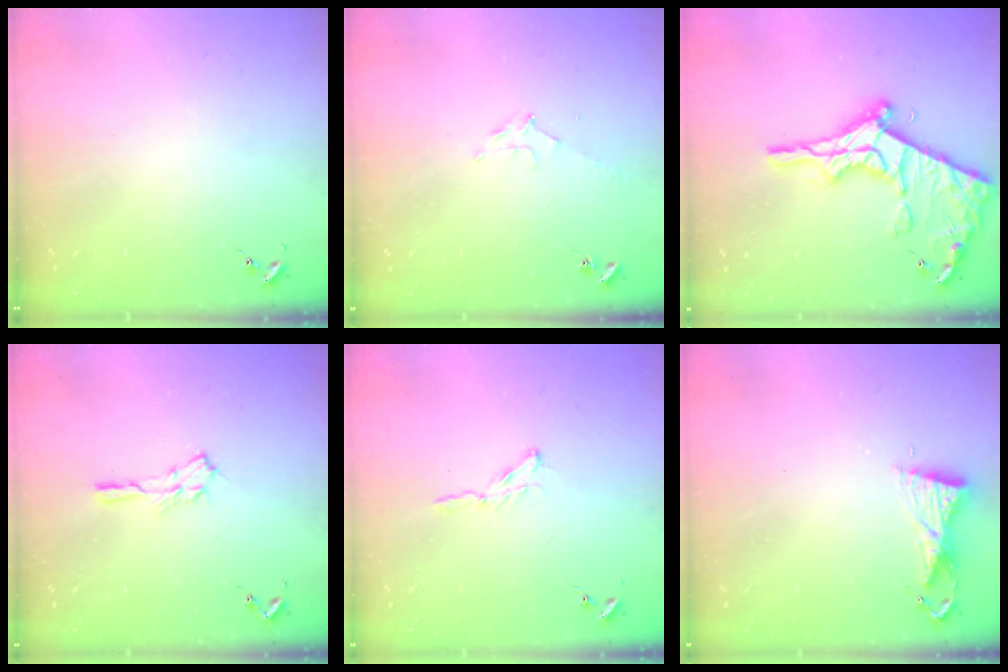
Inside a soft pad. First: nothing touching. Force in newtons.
{"total": 6.6, "press": 6.6, "slide": 0.8}
{"total": 21.0, "press": 20.9, "slide": 1.8}
{"total": 5.1, "press": 5.1, "slide": 0.6}
{"total": 3.9, "press": 3.8, "slide": 0.5}
{"total": 6.2, "press": 6.1, "slide": 0.6}